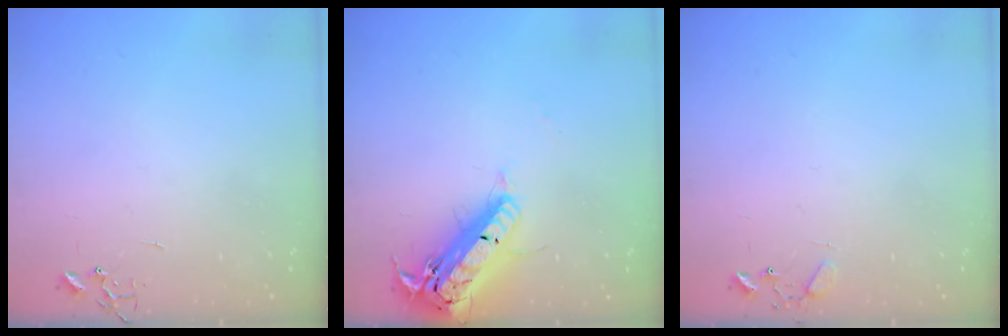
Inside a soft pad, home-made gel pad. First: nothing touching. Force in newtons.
{"total": 21.3, "press": 20.9, "slide": 4.3}
{"total": 6.9, "press": 6.9, "slide": 0.4}